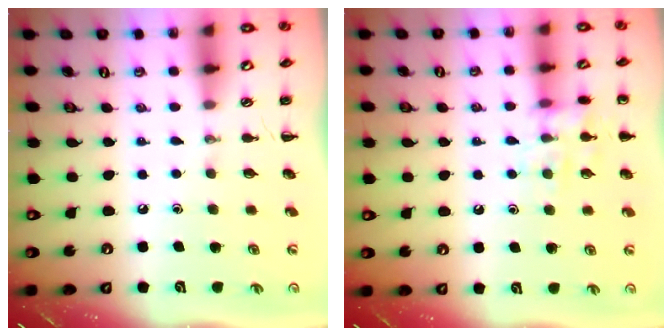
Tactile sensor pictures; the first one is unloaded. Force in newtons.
{"total": 11.2, "press": 11.2, "slide": 0.8}